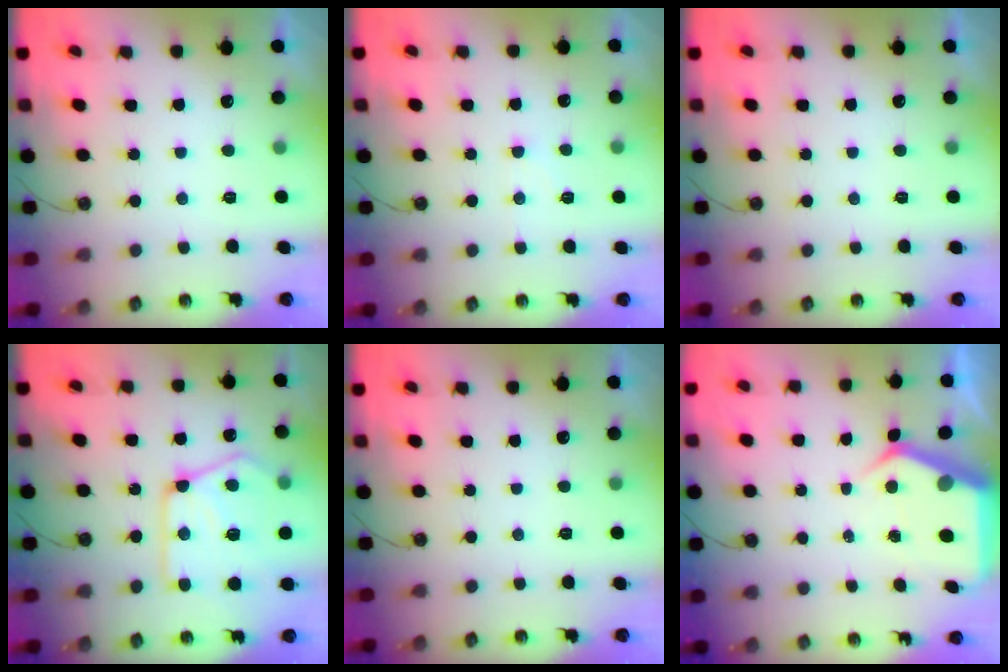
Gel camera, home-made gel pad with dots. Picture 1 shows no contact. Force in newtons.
{"total": 4.7, "press": 4.7, "slide": 0.5}
{"total": 0.0}
{"total": 18.4, "press": 18.2, "slide": 2.3}
{"total": 0.0}
{"total": 6.4, "press": 6.3, "slide": 0.6}